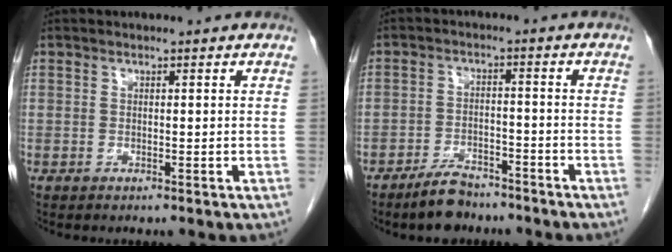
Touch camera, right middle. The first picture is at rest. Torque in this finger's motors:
{"motor_torque": [1.01, -1.13, 0.21, 0.04]}